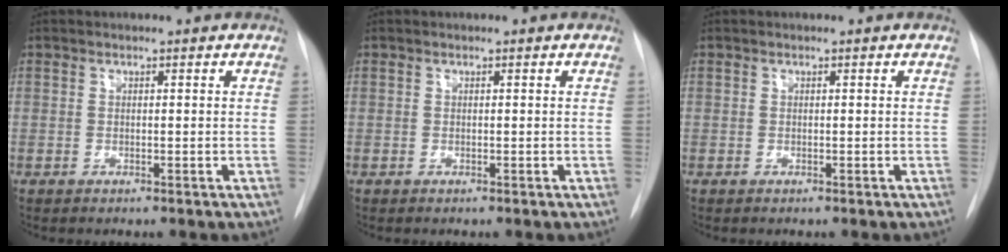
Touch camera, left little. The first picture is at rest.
{"total": 0.0}
{"total": 0.0}